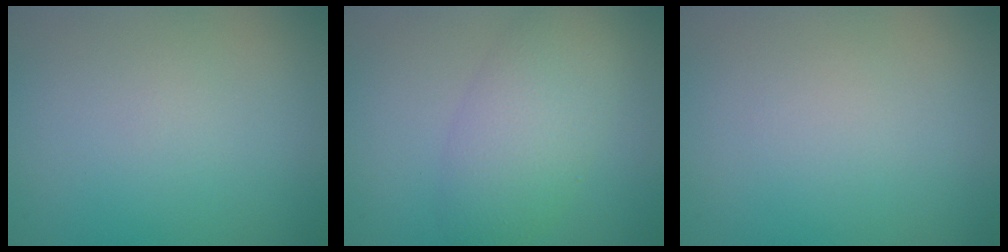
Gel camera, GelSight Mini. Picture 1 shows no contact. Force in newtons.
{"total": 4.7, "press": 4.7, "slide": 0.1}
{"total": 0.0}